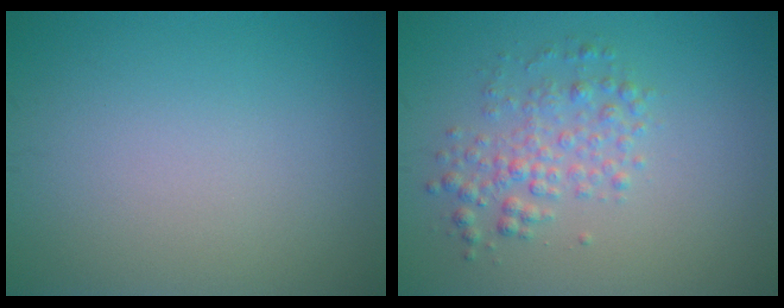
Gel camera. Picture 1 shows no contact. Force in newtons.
{"total": 2.9, "press": 2.9, "slide": 0.1}